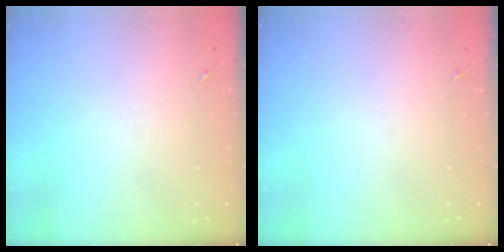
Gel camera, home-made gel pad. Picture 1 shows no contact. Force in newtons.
{"total": 0.0}